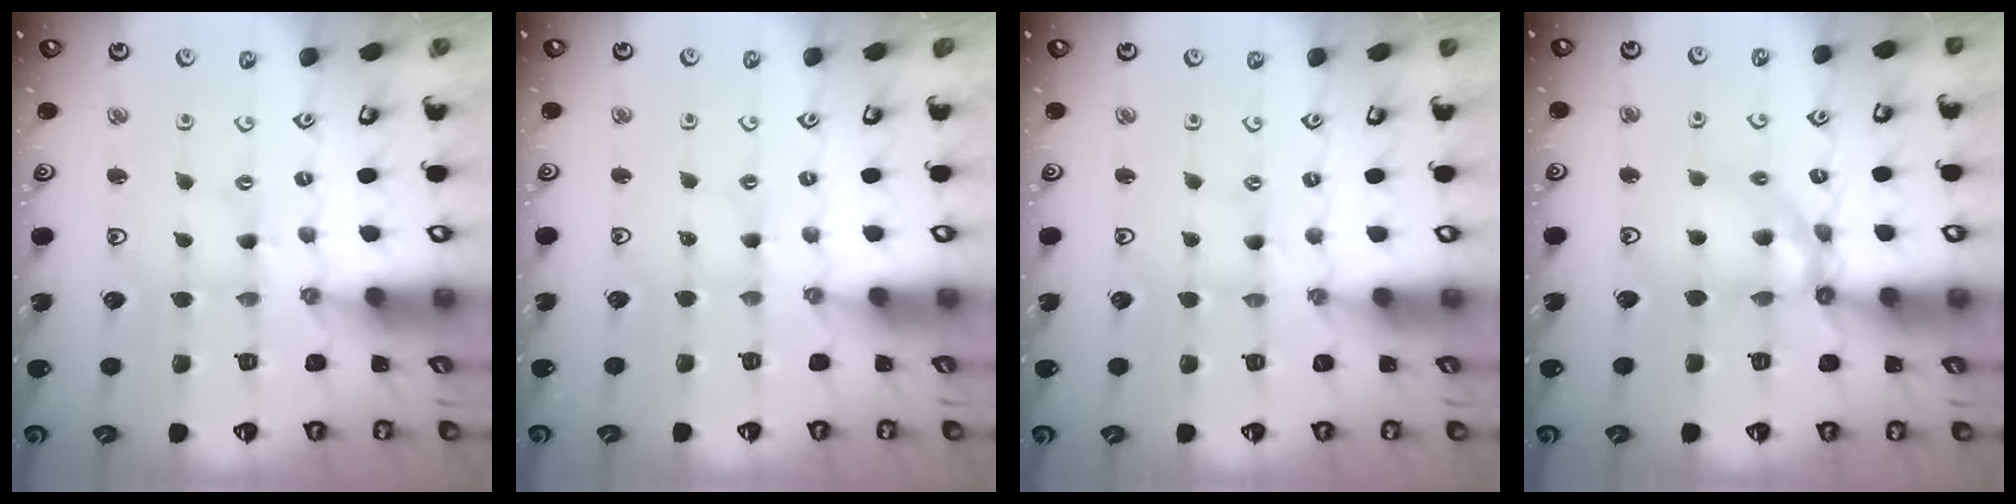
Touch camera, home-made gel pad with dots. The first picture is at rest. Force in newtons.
{"total": 1.0, "press": 0.9, "slide": 0.2}
{"total": 0.0}
{"total": 11.9, "press": 11.8, "slide": 1.4}